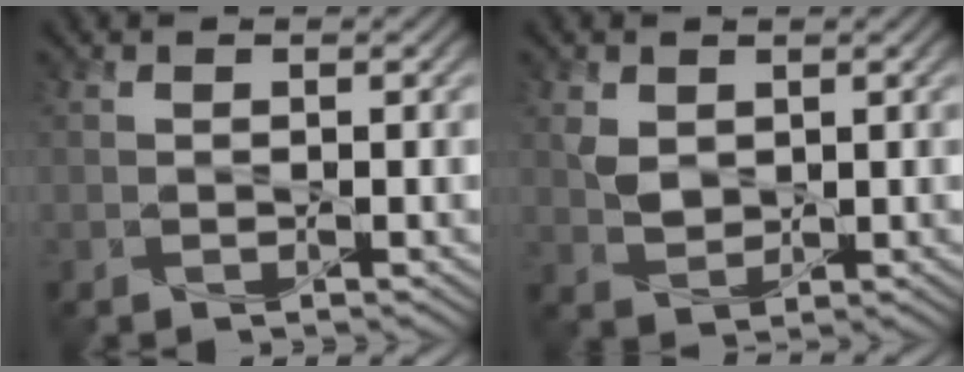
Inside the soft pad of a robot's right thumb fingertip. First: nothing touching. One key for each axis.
{"total": 2.6, "fx": 0.9, "fy": 2.0, "fz": 1.5, "tx": -0.041, "ty": -0.003, "tz": 0.021}